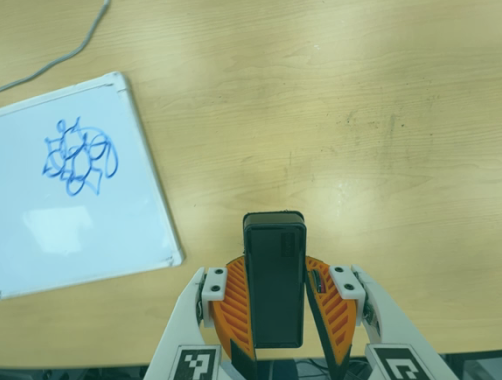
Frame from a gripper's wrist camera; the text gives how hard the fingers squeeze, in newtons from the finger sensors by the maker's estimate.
{"total": 6.4, "left": 5.8, "right": 7.0}